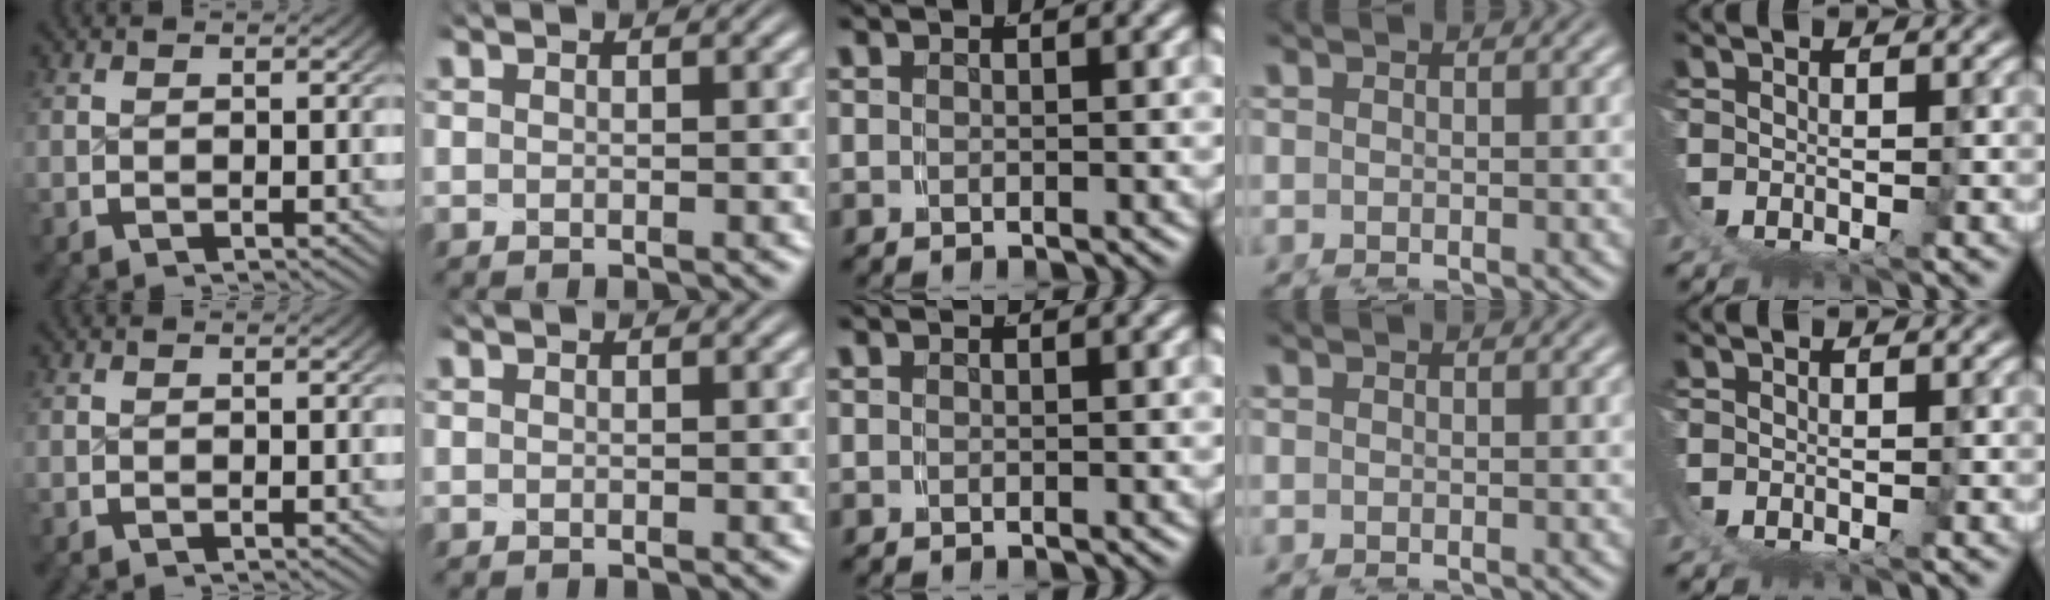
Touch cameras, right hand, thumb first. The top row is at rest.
{}